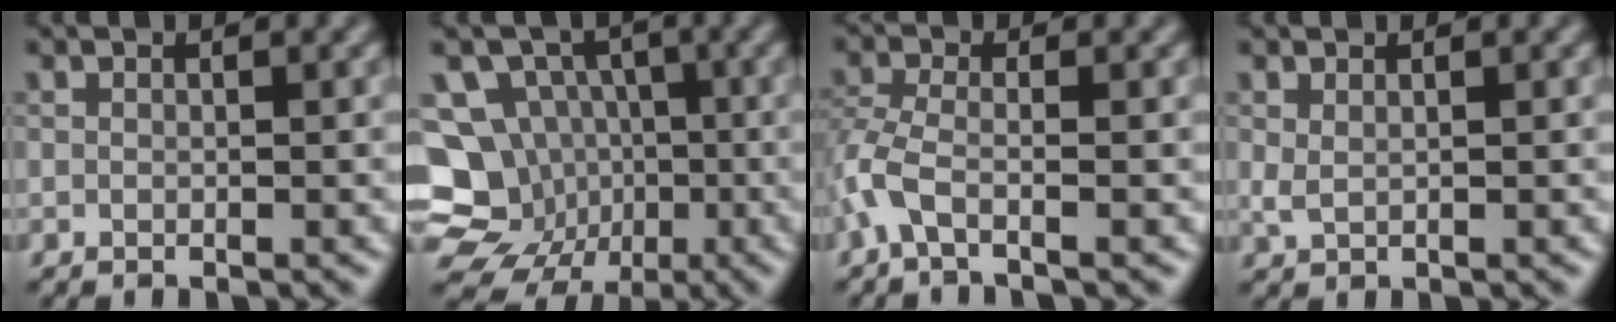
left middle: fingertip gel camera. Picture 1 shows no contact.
{"total": 12.8, "force": [-3.0, 11.6, 4.3], "torque": [-0.095, -0.008, -0.059]}
{"total": 3.0, "force": [-1.6, 0.9, 2.4], "torque": [-0.062, -0.002, -0.047]}
{"total": 0.9, "force": [0.3, 0.6, 0.7], "torque": [-0.020, -0.001, 0.009]}